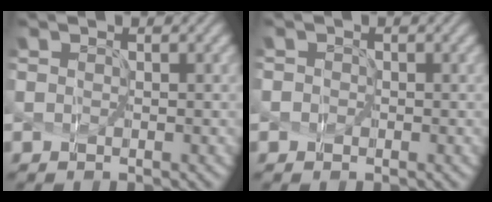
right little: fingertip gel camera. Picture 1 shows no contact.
{"total": 1.0, "force": [-0.2, 0.9, 0.2], "torque": [0.013, 0.007, -0.012]}